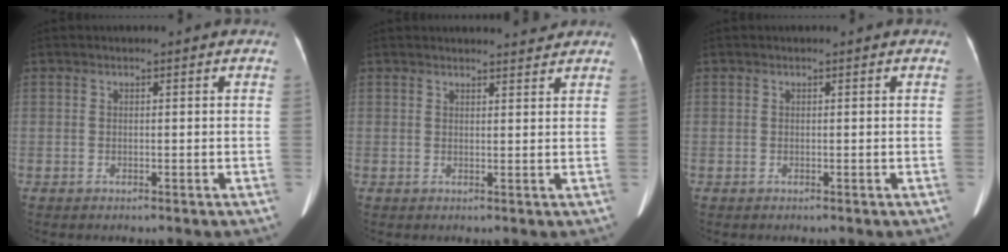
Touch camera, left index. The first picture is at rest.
{"total": 3.2, "force": [3.2, 0.1, 0.4], "torque": [-0.009, 0.003, 0.037]}
{"total": 0.0}